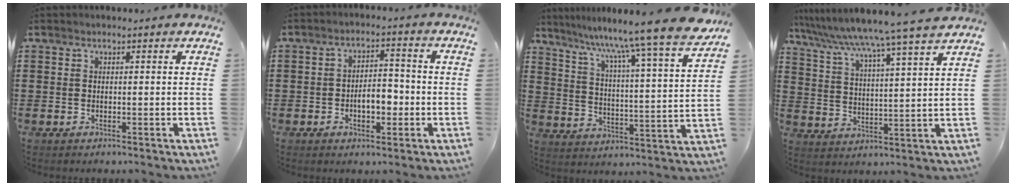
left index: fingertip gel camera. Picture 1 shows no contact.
{"total": 5.0, "force": [-1.5, 2.6, 4.0], "torque": [-0.056, 0.003, -0.032]}
{"total": 10.2, "force": [8.8, -1.9, 4.8], "torque": [-0.109, -0.076, 0.134]}
{"total": 6.4, "force": [5.6, -1.6, 2.6], "torque": [-0.075, -0.047, 0.086]}